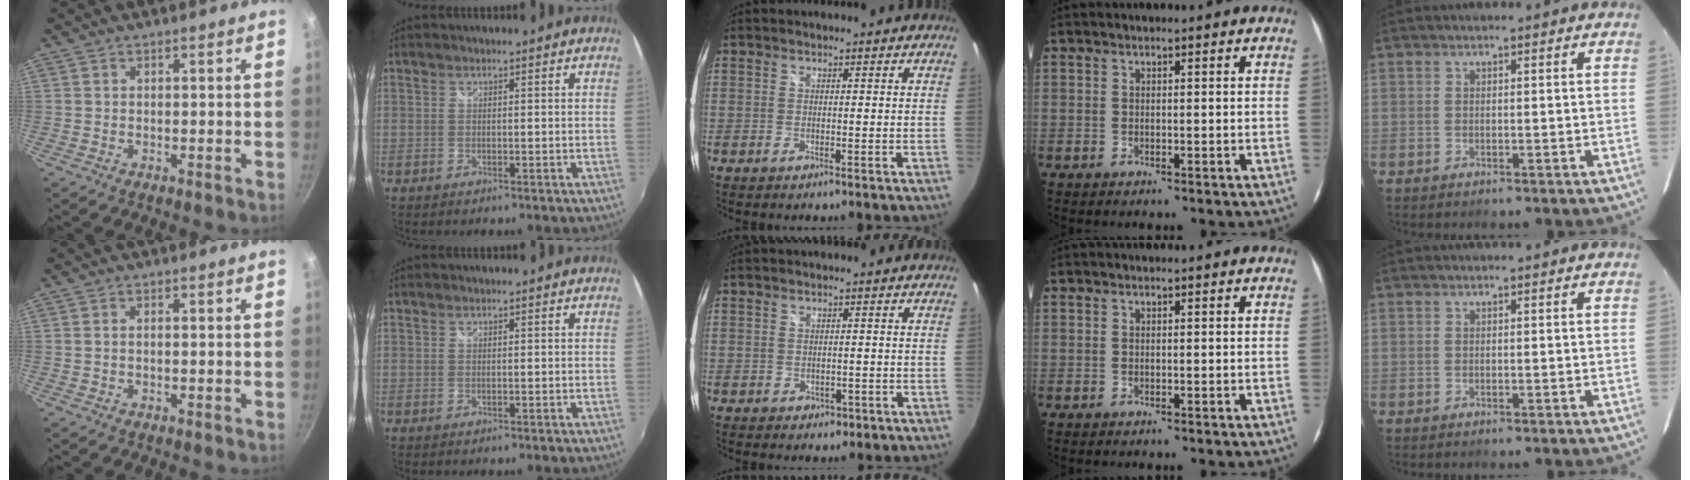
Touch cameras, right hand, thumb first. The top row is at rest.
{"thumb": {"total": 0.7, "force": [-0.1, 0.3, 0.6], "torque": [-0.018, 0.006, -0.003]}, "middle": {"total": 2.2, "force": [-0.7, 1.8, 1.1], "torque": [-0.018, -0.003, -0.004]}}